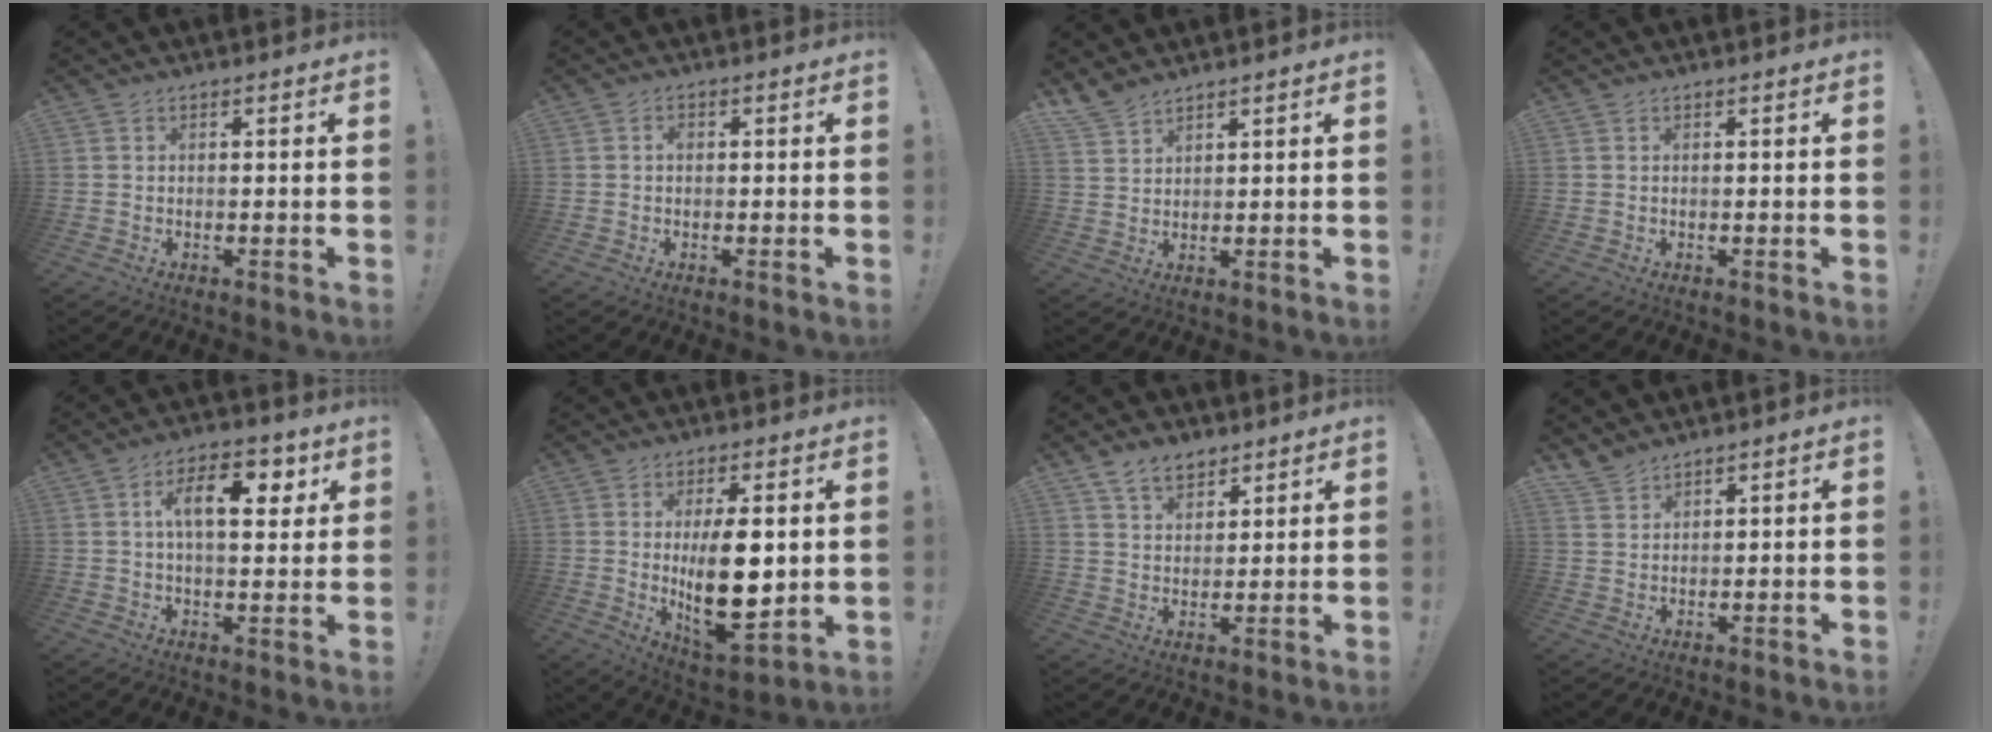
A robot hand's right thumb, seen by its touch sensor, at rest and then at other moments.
{"total": 1.2, "force": [-0.1, 0.9, 0.8], "torque": [-0.015, 0.005, -0.003]}
{"total": 5.3, "force": [4.7, 1.8, 1.6], "torque": [-0.030, -0.029, 0.091]}
{"total": 0.0}
{"total": 11.9, "force": [3.8, 5.7, 9.8], "torque": [-0.139, 0.002, 0.056]}
{"total": 16.6, "force": [1.7, 7.8, 14.5], "torque": [-0.233, -0.026, 0.034]}
{"total": 7.7, "force": [5.6, 4.5, 2.9], "torque": [-0.053, -0.025, 0.108]}
{"total": 4.3, "force": [3.9, 1.4, 1.2], "torque": [-0.027, -0.025, 0.075]}